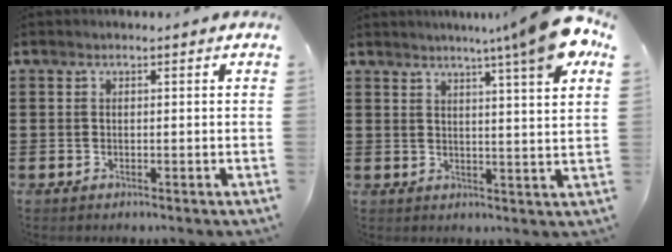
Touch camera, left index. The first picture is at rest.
{"total": 8.6, "force": [6.2, -0.7, 6.0], "torque": [-0.100, -0.028, 0.100]}